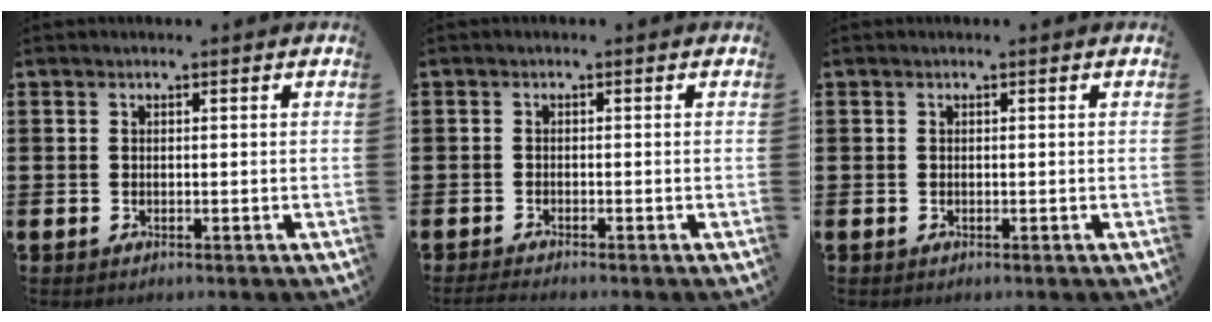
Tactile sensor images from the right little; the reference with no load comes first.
{"total": 0.8, "force": [-0.6, 0.0, 0.4], "torque": [-0.007, -0.001, -0.013]}
{"total": 0.0}